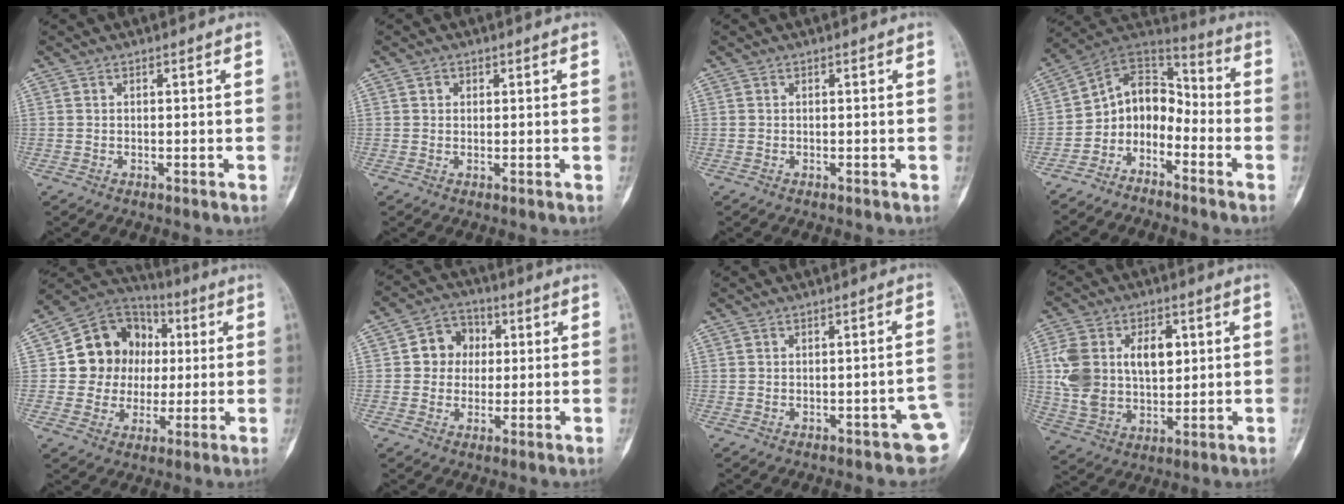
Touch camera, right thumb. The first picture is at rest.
{"total": 1.2, "force": [0.5, 1.1, 0.3], "torque": [0.005, 0.000, 0.006]}
{"total": 0.0}
{"total": 10.3, "force": [-4.8, 7.7, 5.0], "torque": [-0.048, 0.098, -0.102]}
{"total": 14.6, "force": [1.3, 13.2, 6.1], "torque": [-0.047, 0.022, 0.023]}
{"total": 7.5, "force": [1.0, 6.7, 3.3], "torque": [-0.011, 0.010, 0.007]}
{"total": 5.8, "force": [-2.0, 2.1, 5.1], "torque": [-0.046, 0.015, -0.022]}
{"total": 15.9, "force": [2.9, 10.4, 11.7], "torque": [-0.199, 0.002, 0.058]}